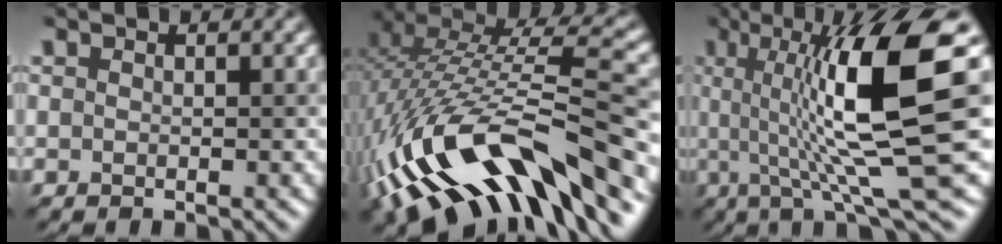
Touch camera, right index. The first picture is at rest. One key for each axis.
{"total": 15.0, "fx": -5.2, "fy": 6.9, "fz": 12.2, "tx": -0.247, "ty": 0.008, "tz": -0.082}
{"total": 13.1, "fx": 1.9, "fy": 2.4, "fz": 12.8, "tx": -0.182, "ty": 0.010, "tz": 0.030}